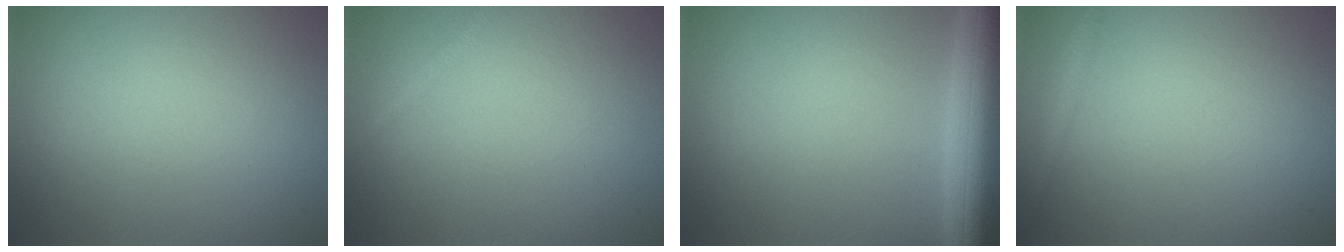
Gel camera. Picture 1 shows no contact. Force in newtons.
{"total": 1.2, "press": 1.2, "slide": 0.0}
{"total": 8.9, "press": 8.9, "slide": 0.3}
{"total": 1.1, "press": 1.1, "slide": 0.1}